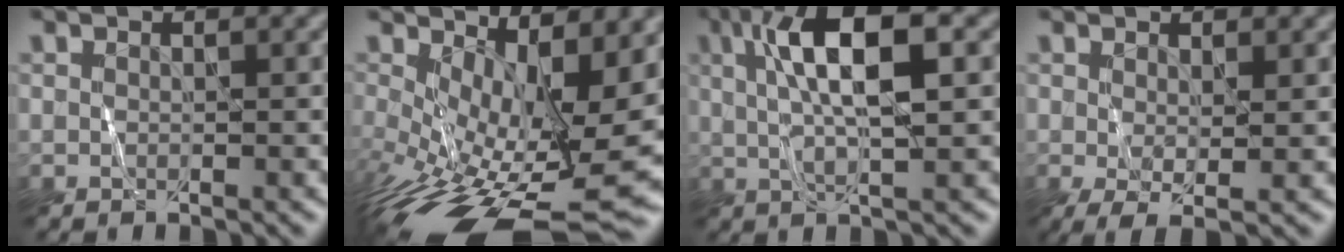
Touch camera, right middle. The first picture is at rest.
{"total": 12.3, "force": [-1.3, 5.2, 11.0], "torque": [-0.185, -0.042, 0.002]}
{"total": 7.9, "force": [1.7, 2.2, 7.3], "torque": [-0.134, 0.015, 0.025]}
{"total": 2.6, "force": [-0.2, 0.7, 2.5], "torque": [-0.054, -0.004, -0.002]}